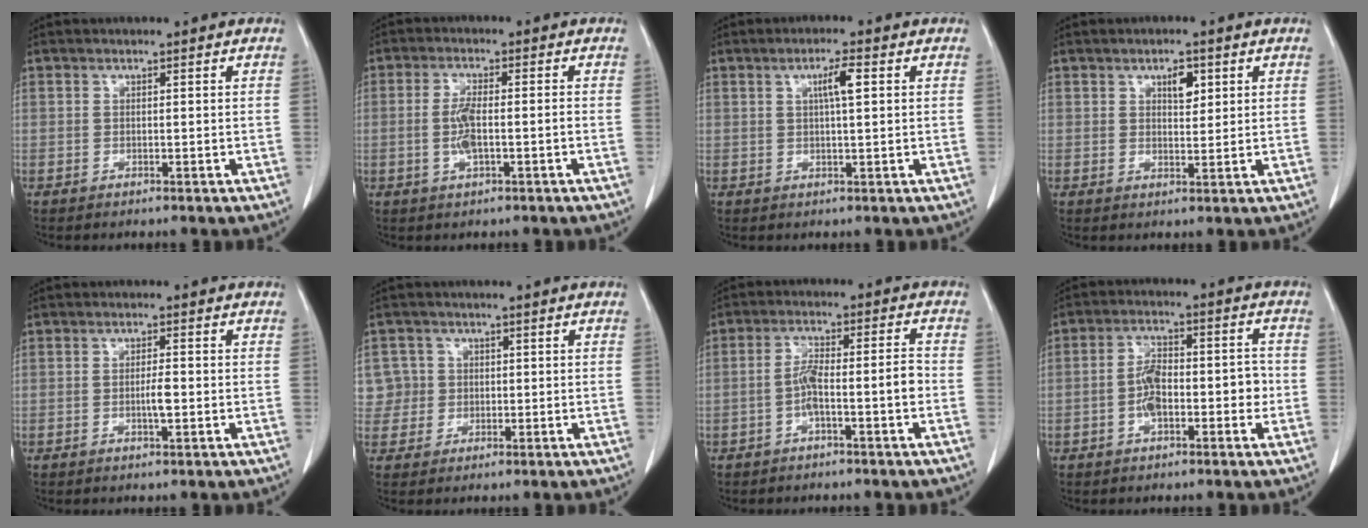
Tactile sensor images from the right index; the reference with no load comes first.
{"total": 4.6, "force": [-1.0, 1.1, 4.4], "torque": [-0.097, 0.002, -0.017]}
{"total": 3.7, "force": [1.2, 0.3, 3.5], "torque": [-0.059, 0.002, 0.019]}
{"total": 3.4, "force": [1.7, 1.6, 2.5], "torque": [-0.038, -0.002, 0.028]}
{"total": 2.3, "force": [-0.5, 0.5, 2.2], "torque": [-0.042, 0.001, -0.007]}
{"total": 4.8, "force": [0.6, 4.7, -0.3], "torque": [0.019, 0.016, 0.015]}
{"total": 6.1, "force": [-2.1, 0.7, 5.7], "torque": [-0.105, 0.025, -0.033]}
{"total": 7.5, "force": [-1.8, 3.5, 6.5], "torque": [-0.116, 0.030, -0.030]}